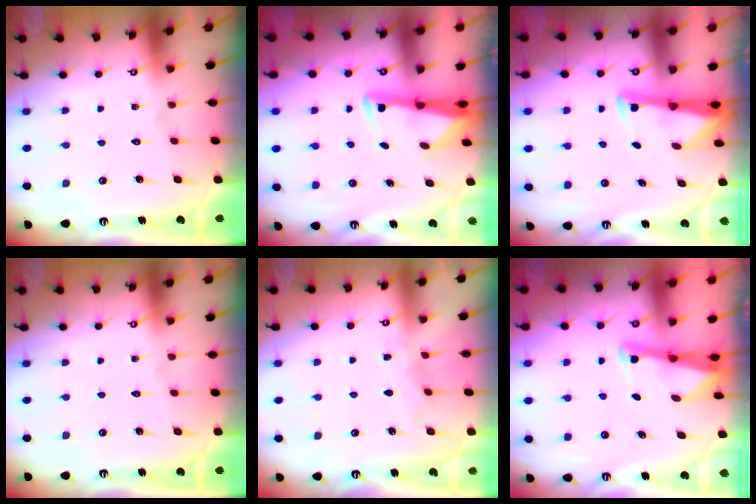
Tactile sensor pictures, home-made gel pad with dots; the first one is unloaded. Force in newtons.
{"total": 3.0, "press": 2.9, "slide": 0.9}
{"total": 2.9, "press": 2.8, "slide": 0.4}
{"total": 0.0}
{"total": 4.3, "press": 4.2, "slide": 0.5}
{"total": 2.5, "press": 2.5, "slide": 0.1}